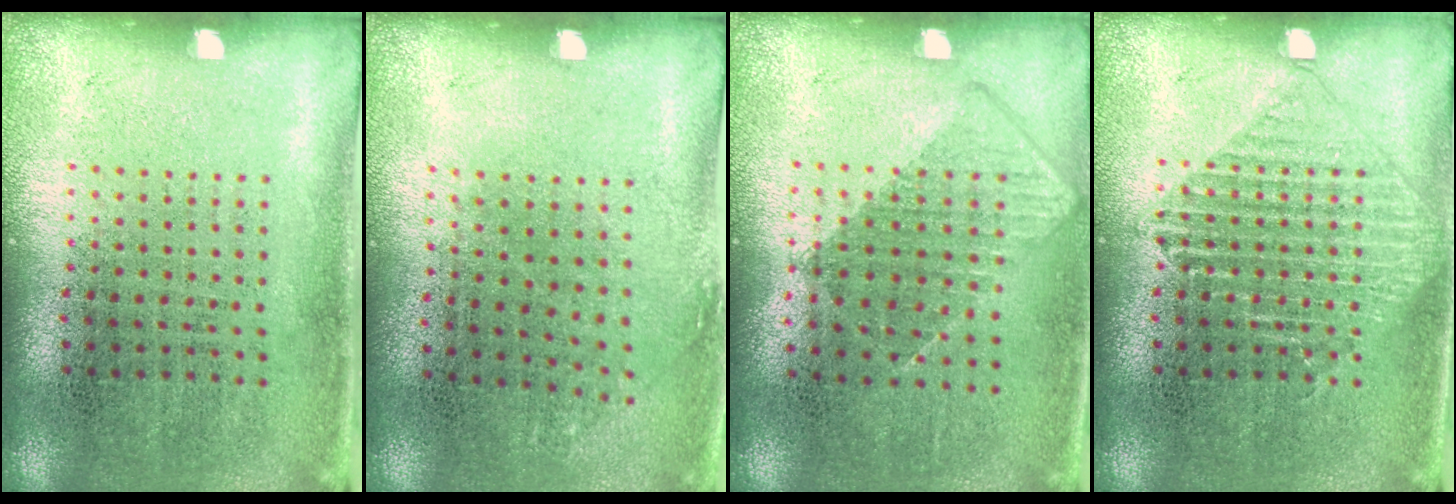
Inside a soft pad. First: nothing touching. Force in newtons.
{"total": 0.8, "press": 0.7, "slide": 0.5}
{"total": 0.8, "press": 0.7, "slide": 0.3}
{"total": 1.9, "press": 1.8, "slide": 0.4}